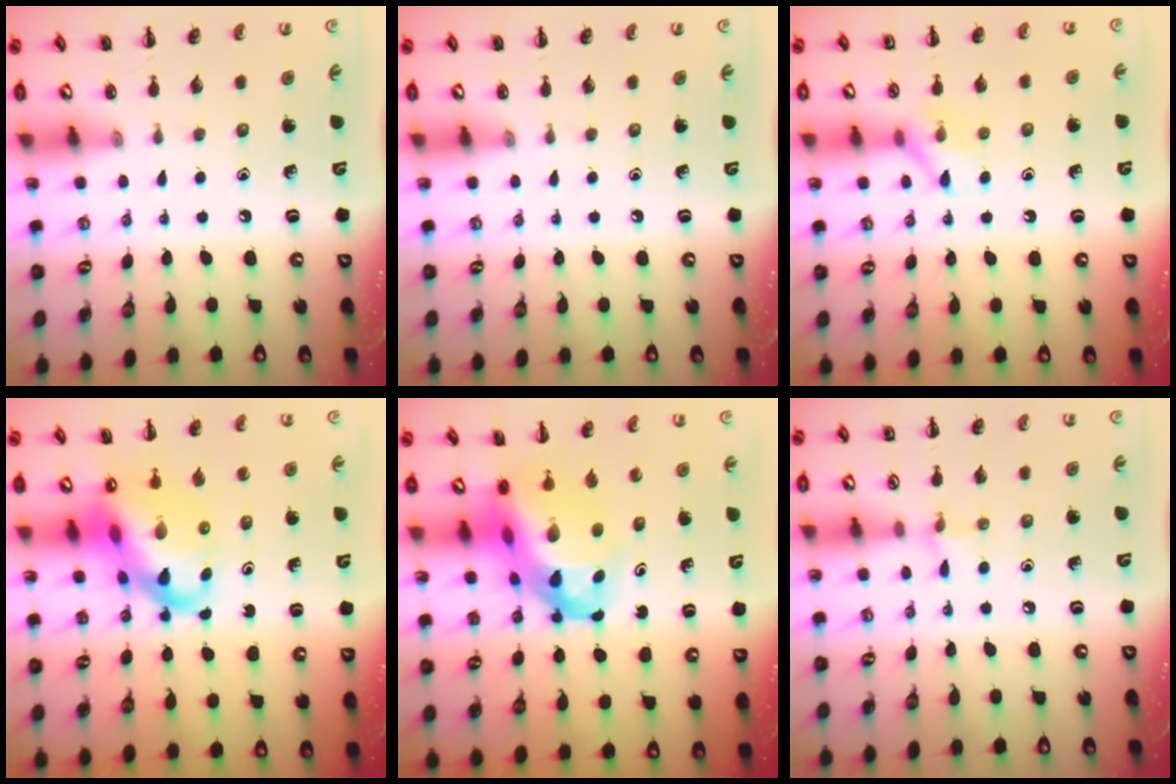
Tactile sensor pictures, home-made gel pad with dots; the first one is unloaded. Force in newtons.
{"total": 0.0}
{"total": 8.1, "press": 8.1, "slide": 0.7}
{"total": 14.4, "press": 13.9, "slide": 3.9}
{"total": 12.5, "press": 12.0, "slide": 3.4}
{"total": 5.5, "press": 5.1, "slide": 2.0}